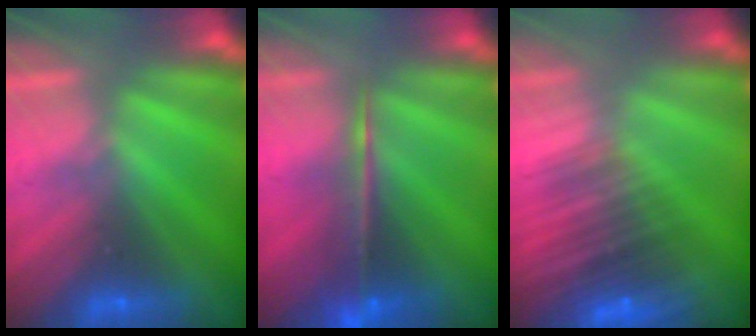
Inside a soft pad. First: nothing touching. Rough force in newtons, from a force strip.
{"total": 5.8}
{"total": 7.1}